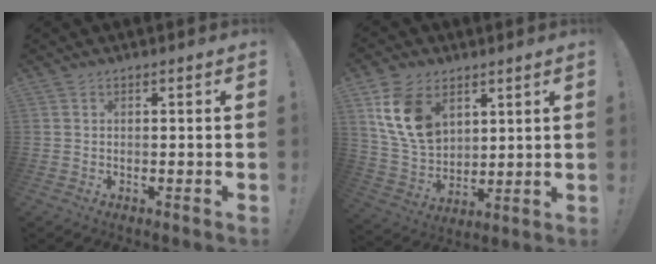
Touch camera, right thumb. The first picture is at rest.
{"total": 15.6, "force": [6.9, 10.8, 8.9], "torque": [-0.184, -0.025, 0.138]}